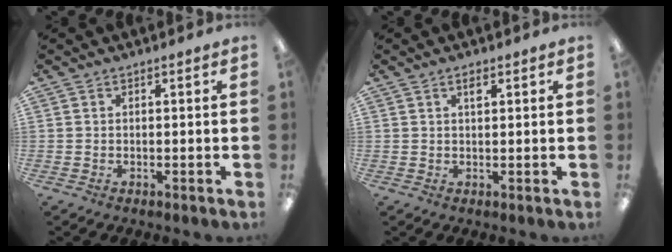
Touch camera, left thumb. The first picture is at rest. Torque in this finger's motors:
{"motor_torque": [0.32, -0.16, 0.57, -0.25, 0.00]}